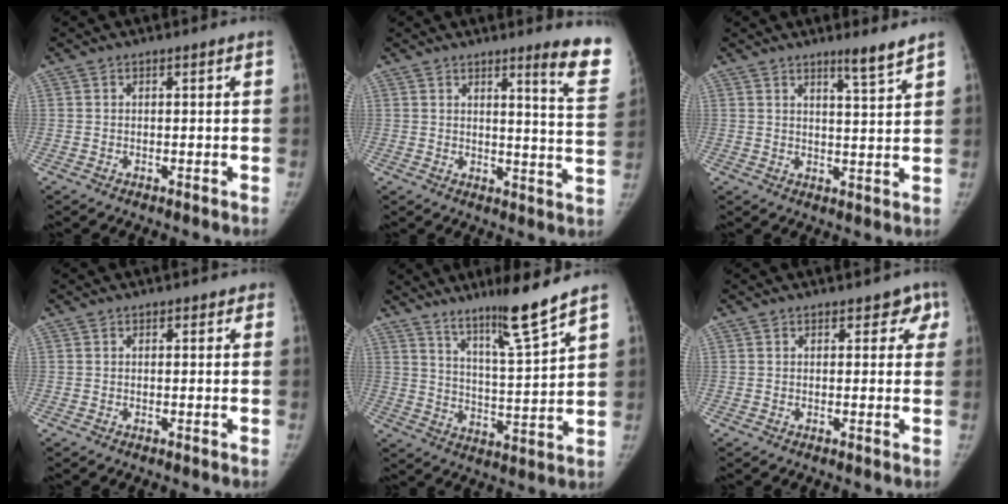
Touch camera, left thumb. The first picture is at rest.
{"total": 10.5, "force": [7.8, 0.4, 7.0], "torque": [-0.066, -0.063, 0.081]}
{"total": 4.4, "force": [3.5, -0.3, 2.6], "torque": [-0.033, -0.036, 0.055]}
{"total": 0.8, "force": [0.4, 0.7, 0.1], "torque": [0.015, 0.000, -0.001]}
{"total": 10.8, "force": [8.4, -0.5, 6.8], "torque": [-0.107, -0.066, 0.145]}
{"total": 3.3, "force": [1.7, 2.2, 1.6], "torque": [0.026, -0.001, 0.013]}